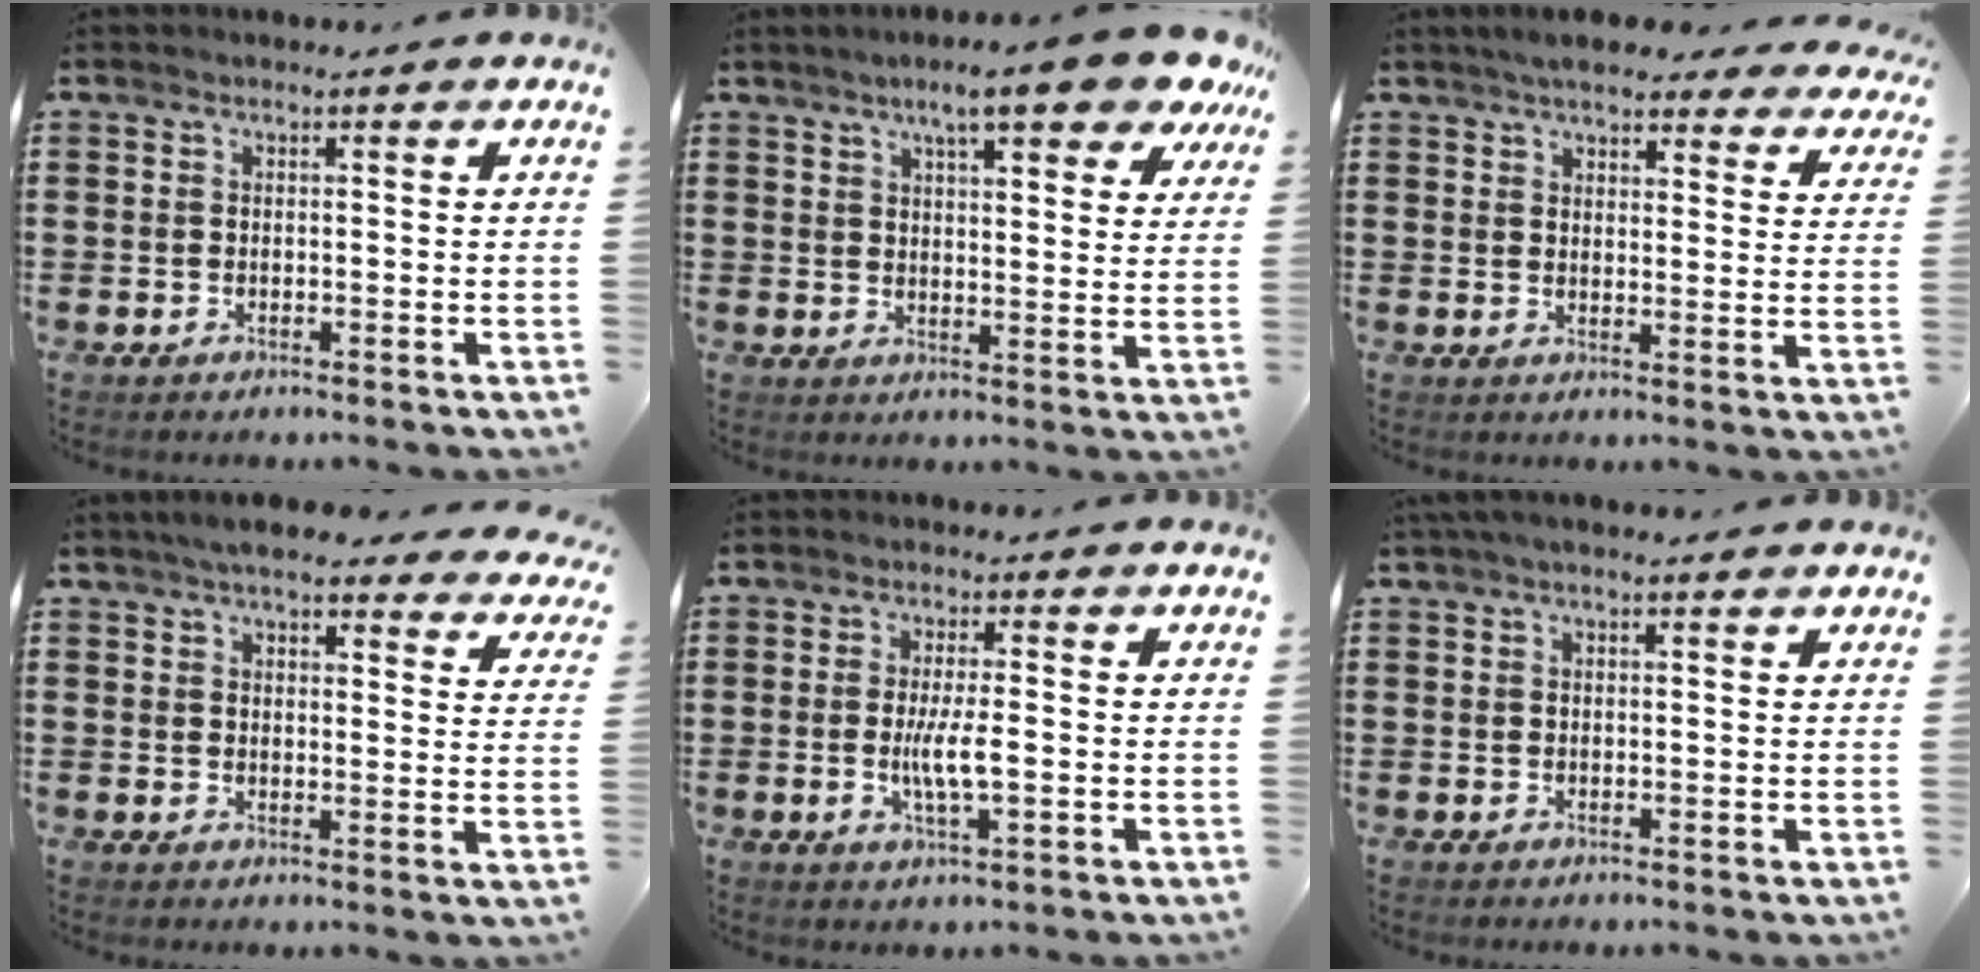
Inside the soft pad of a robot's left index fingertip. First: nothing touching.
{"total": 10.0, "force": [7.5, 1.2, 6.4], "torque": [-0.111, -0.023, 0.126]}
{"total": 5.4, "force": [5.0, 0.9, 1.7], "torque": [-0.043, -0.013, 0.091]}
{"total": 5.9, "force": [5.3, 1.0, 2.3], "torque": [-0.055, -0.009, 0.095]}
{"total": 4.8, "force": [-0.5, 0.7, 4.7], "torque": [-0.095, -0.006, -0.014]}
{"total": 1.6, "force": [1.2, 0.2, 1.1], "torque": [-0.022, 0.003, 0.021]}